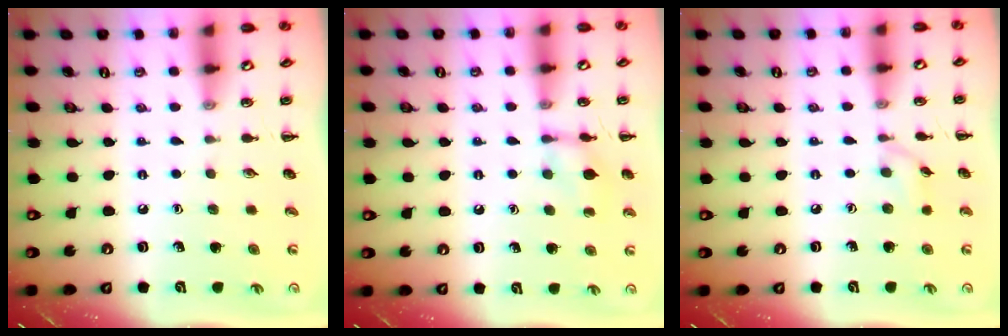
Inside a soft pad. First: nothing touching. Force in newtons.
{"total": 9.6, "press": 9.5, "slide": 1.5}
{"total": 5.4, "press": 5.3, "slide": 0.6}